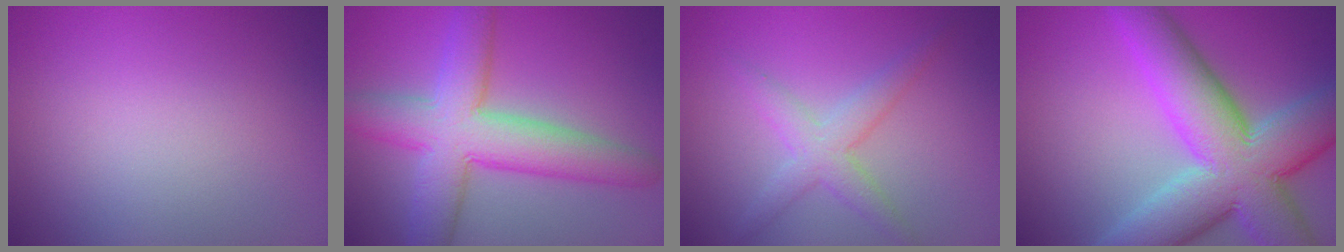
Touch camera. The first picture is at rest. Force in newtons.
{"total": 8.3, "press": 8.3, "slide": 0.5}
{"total": 2.9, "press": 2.9, "slide": 0.1}
{"total": 12.9, "press": 12.9, "slide": 1.0}